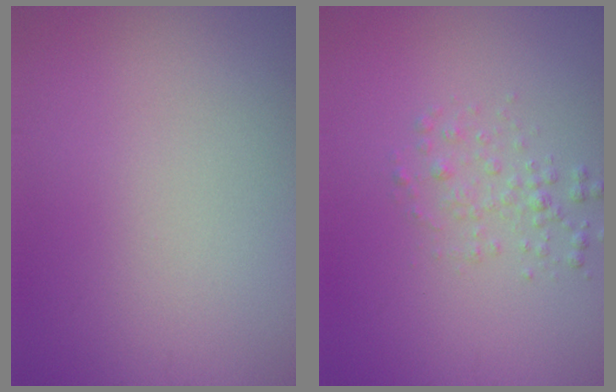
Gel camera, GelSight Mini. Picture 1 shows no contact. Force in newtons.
{"total": 1.6, "press": 1.6, "slide": 0.1}